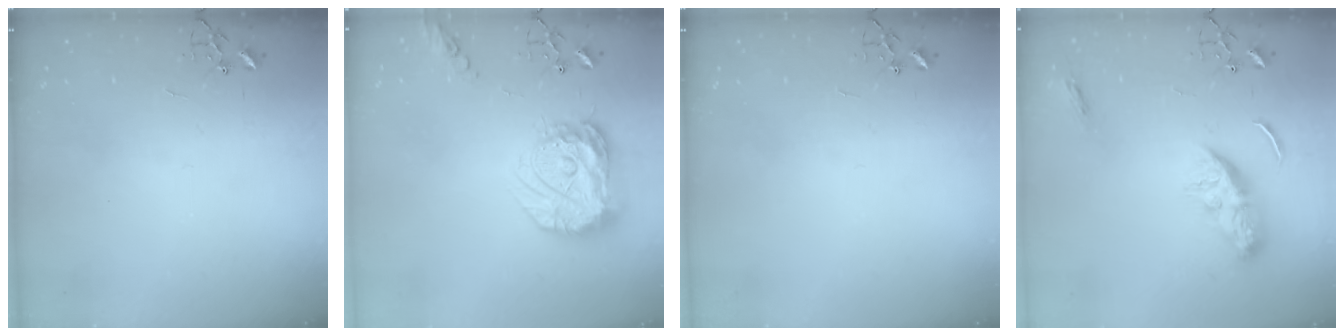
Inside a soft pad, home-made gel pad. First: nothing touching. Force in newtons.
{"total": 18.2, "press": 18.1, "slide": 1.7}
{"total": 0.0}
{"total": 11.2, "press": 11.2, "slide": 0.5}